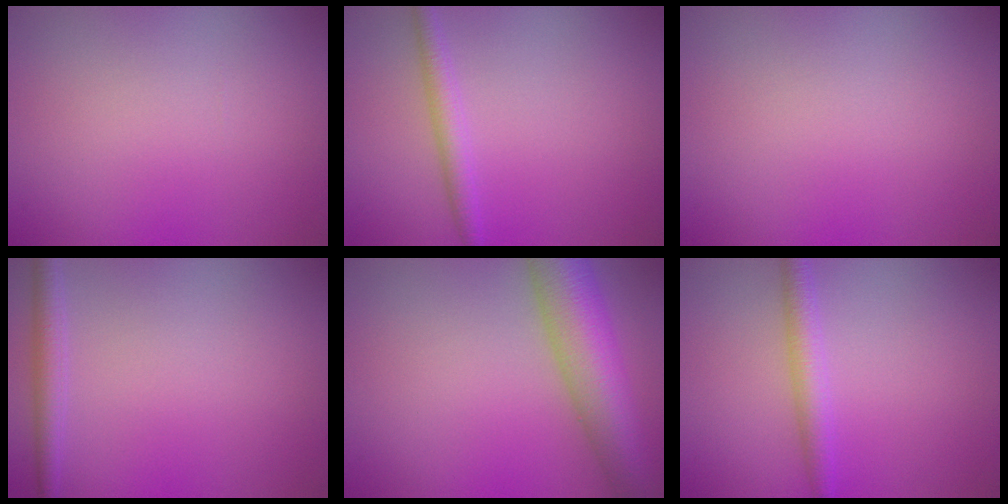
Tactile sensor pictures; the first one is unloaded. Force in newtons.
{"total": 1.9, "press": 1.9, "slide": 0.1}
{"total": 0.0}
{"total": 2.0, "press": 2.0, "slide": 0.1}
{"total": 8.8, "press": 8.8, "slide": 0.2}
{"total": 2.2, "press": 2.2, "slide": 0.0}